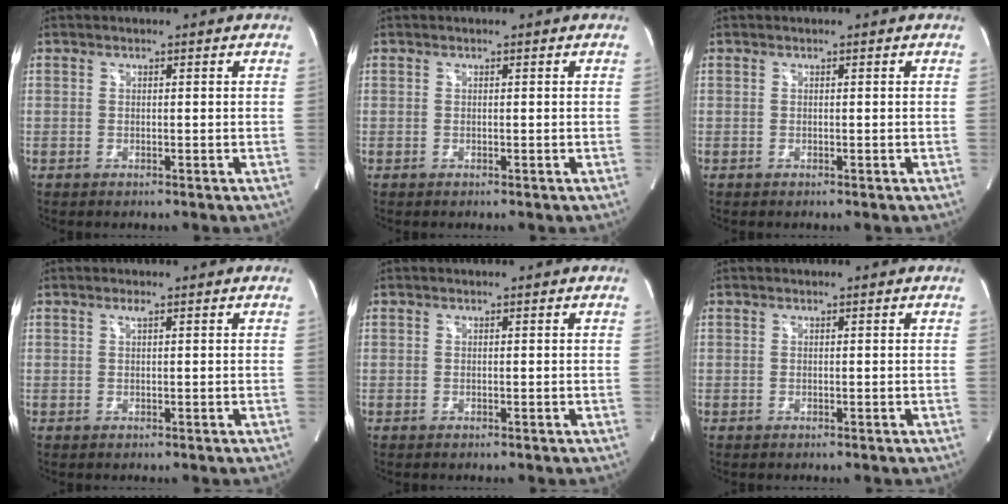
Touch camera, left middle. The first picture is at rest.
{"total": 0.0}
{"total": 0.0}
{"total": 0.6, "force": [0.4, 0.0, 0.5], "torque": [-0.011, 0.001, 0.007]}
{"total": 0.0}
{"total": 0.0}